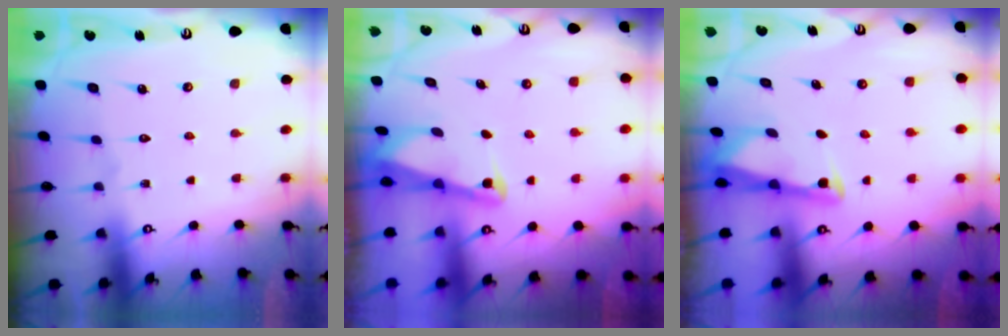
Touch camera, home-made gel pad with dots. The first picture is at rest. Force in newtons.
{"total": 2.2, "press": 2.2, "slide": 0.4}
{"total": 2.9, "press": 2.9, "slide": 0.2}